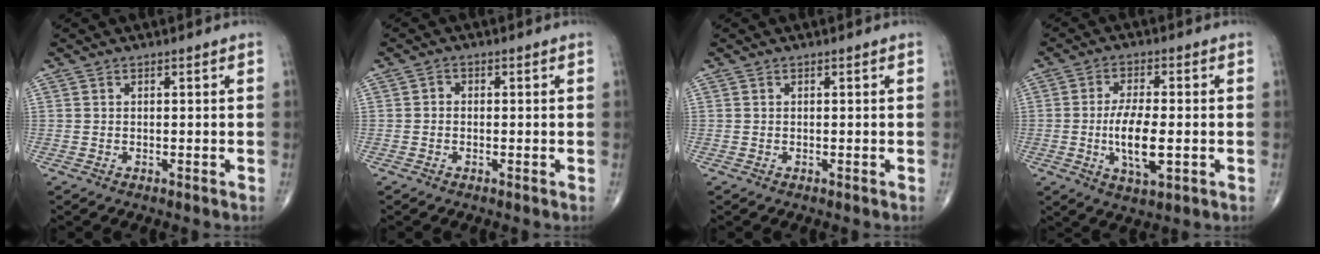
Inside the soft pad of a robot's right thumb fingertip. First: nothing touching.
{"total": 1.1, "force": [-0.2, 0.9, 0.6], "torque": [0.004, 0.004, -0.010]}
{"total": 0.0}
{"total": 9.4, "force": [-1.5, 3.5, 8.6], "torque": [-0.163, -0.005, -0.025]}